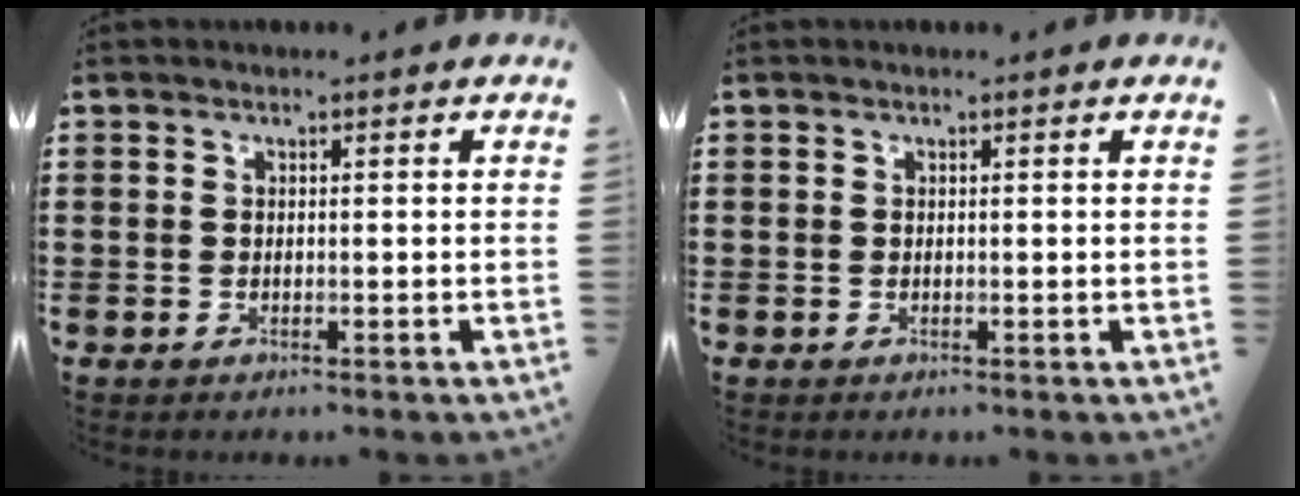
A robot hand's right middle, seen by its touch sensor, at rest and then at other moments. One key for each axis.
{"total": 0.0}